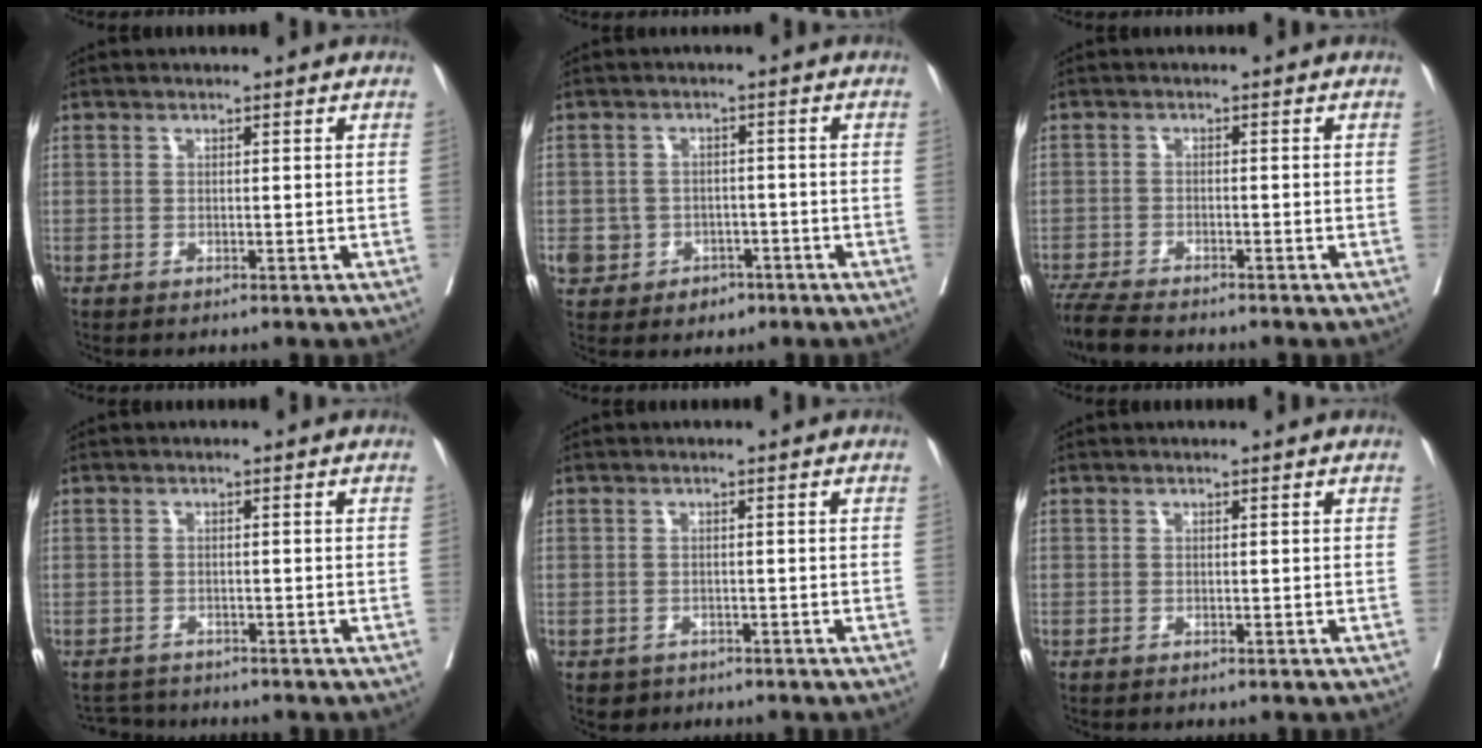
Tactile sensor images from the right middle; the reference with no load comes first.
{"total": 5.8, "force": [-2.6, 5.1, 1.2], "torque": [-0.015, 0.014, -0.028]}
{"total": 6.4, "force": [-5.7, 0.7, 2.7], "torque": [-0.049, -0.022, -0.100]}
{"total": 2.5, "force": [-2.4, 0.5, -0.4], "torque": [0.008, -0.009, -0.041]}
{"total": 2.1, "force": [-1.3, 1.5, 0.2], "torque": [-0.007, 0.002, -0.018]}
{"total": 0.0}